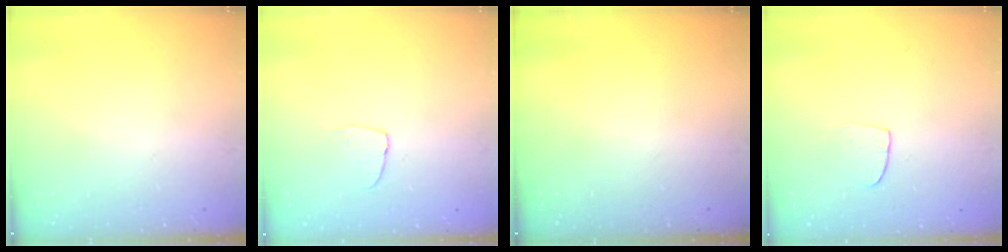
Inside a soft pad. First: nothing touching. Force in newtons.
{"total": 4.3, "press": 4.3, "slide": 0.3}
{"total": 0.0}
{"total": 5.8, "press": 5.7, "slide": 0.4}